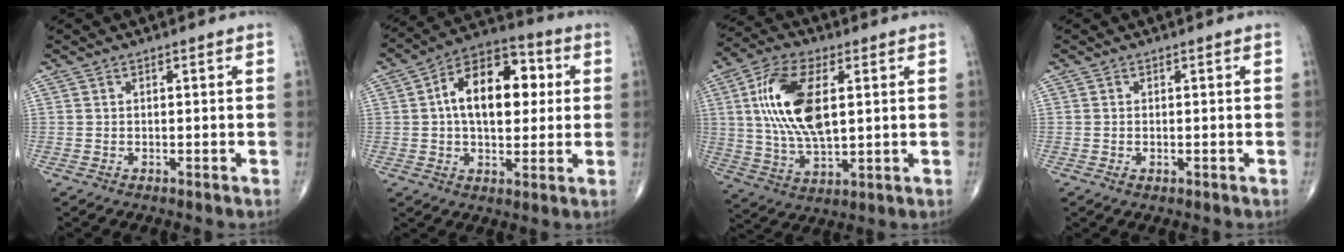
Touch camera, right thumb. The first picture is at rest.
{"total": 16.0, "force": [2.5, 9.3, 12.8], "torque": [-0.172, 0.020, 0.031]}
{"total": 16.5, "force": [3.3, 7.9, 14.1], "torque": [-0.276, -0.004, 0.062]}
{"total": 1.0, "force": [-0.3, 0.5, 0.8], "torque": [-0.016, 0.001, -0.002]}